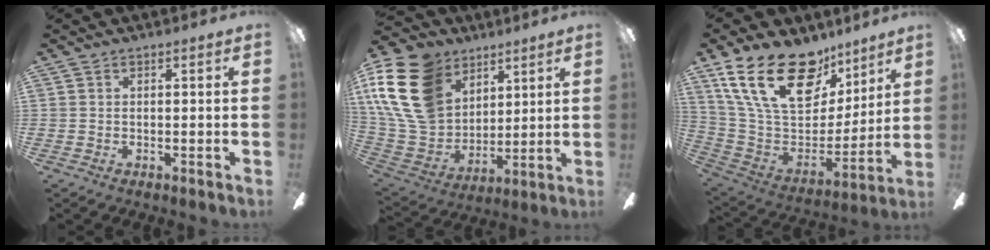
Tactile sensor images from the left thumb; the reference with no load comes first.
{"total": 21.8, "force": [9.9, 15.6, 11.4], "torque": [-0.272, -0.042, 0.183]}
{"total": 26.0, "force": [14.7, 14.4, 16.0], "torque": [-0.291, -0.081, 0.268]}